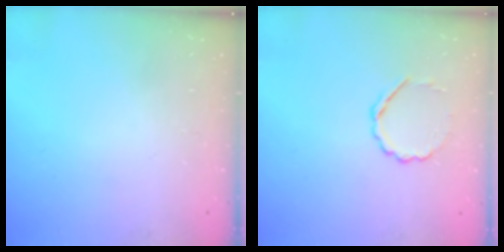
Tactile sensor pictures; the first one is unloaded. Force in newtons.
{"total": 4.4, "press": 4.2, "slide": 1.5}